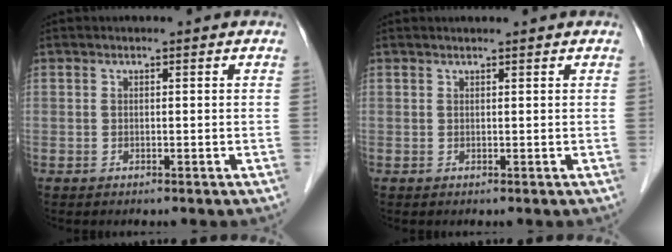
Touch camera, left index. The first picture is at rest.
{"total": 1.1, "force": [1.1, -0.1, 0.3], "torque": [-0.006, 0.010, 0.019]}